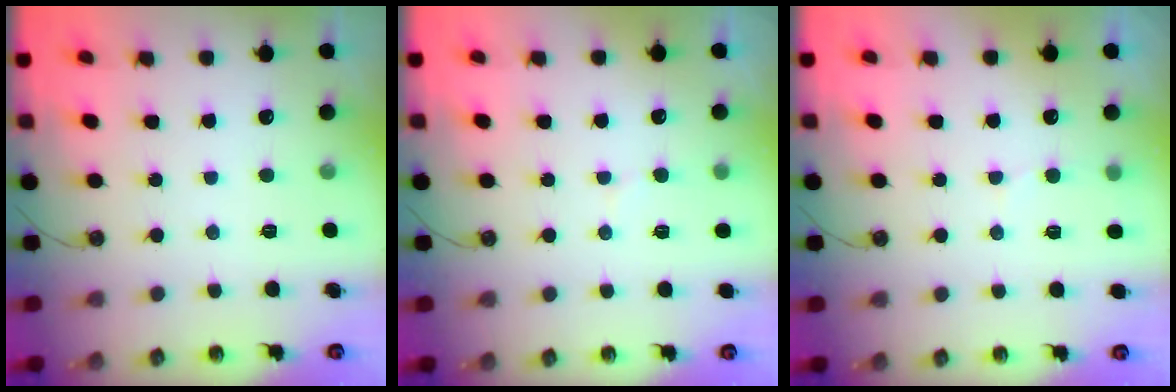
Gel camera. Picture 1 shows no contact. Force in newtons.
{"total": 4.5, "press": 4.4, "slide": 1.0}
{"total": 5.4, "press": 5.2, "slide": 1.5}